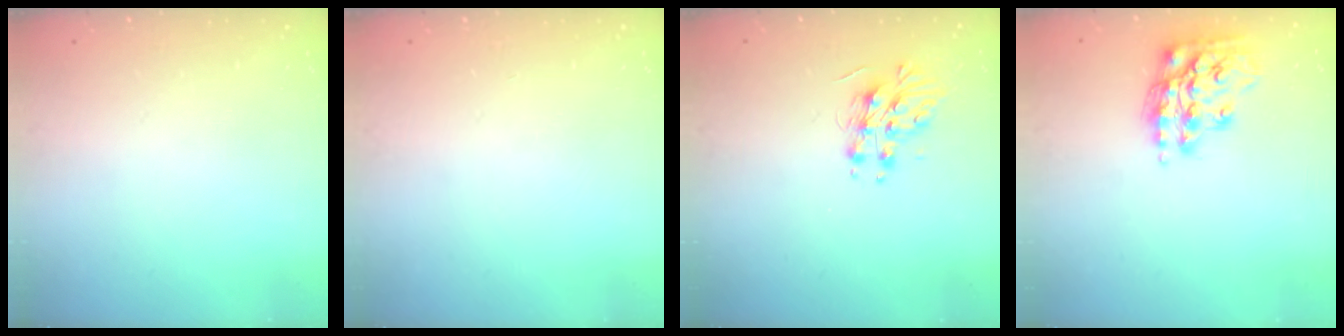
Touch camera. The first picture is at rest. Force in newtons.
{"total": 0.0}
{"total": 11.1, "press": 11.1, "slide": 0.2}
{"total": 16.3, "press": 16.2, "slide": 1.1}